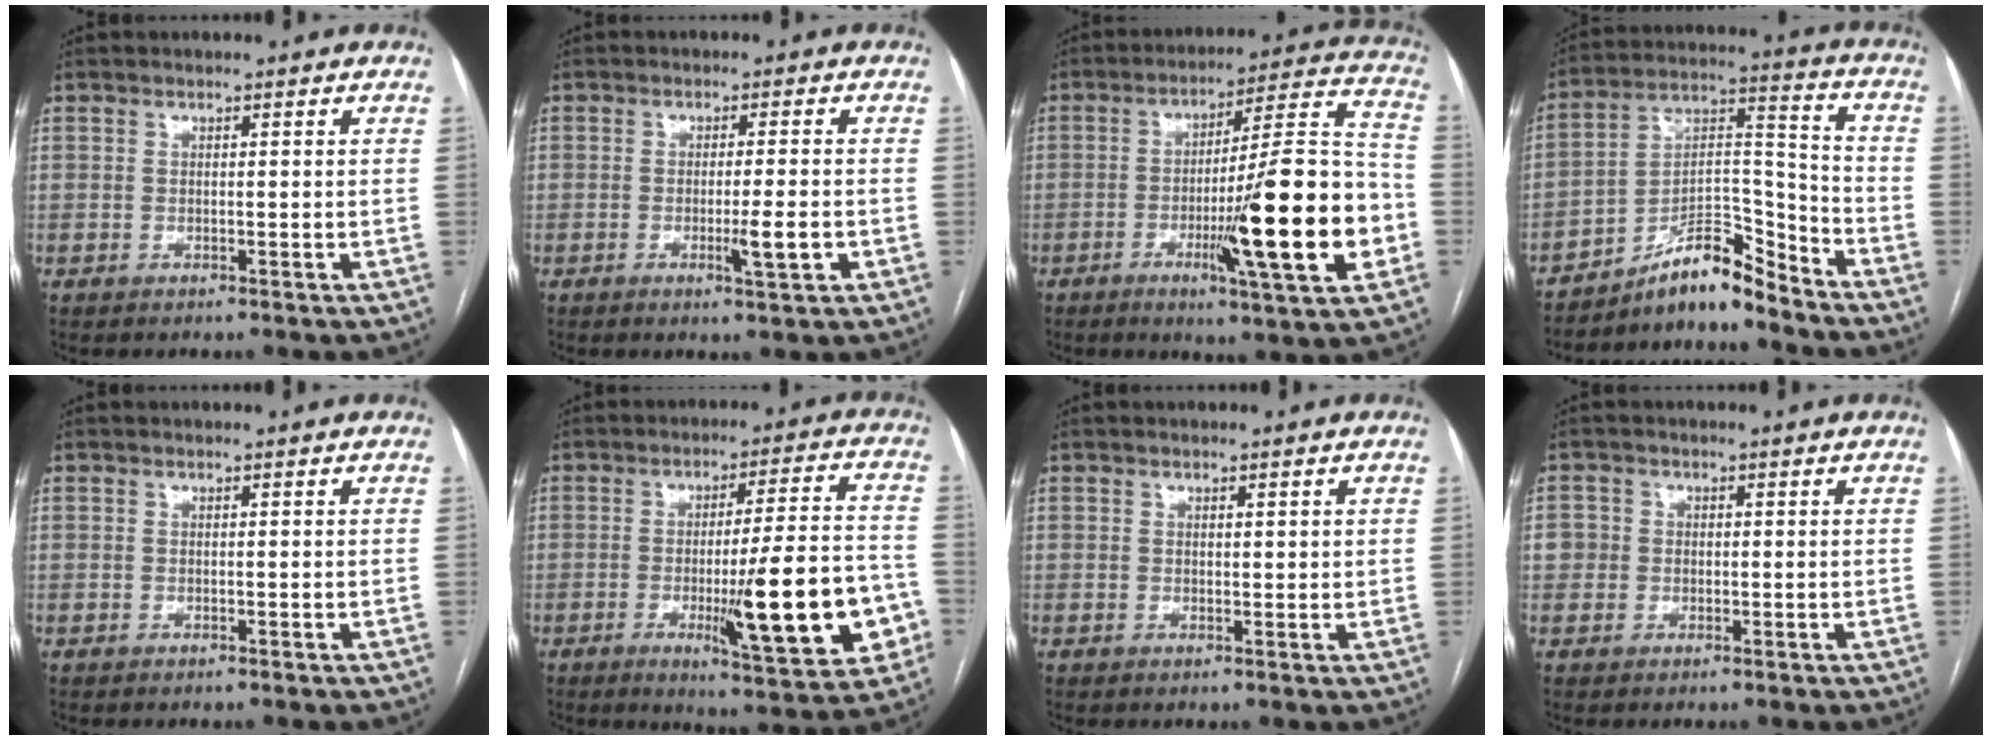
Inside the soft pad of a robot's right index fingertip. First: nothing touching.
{"total": 4.1, "force": [-1.4, 0.0, 3.9], "torque": [-0.063, -0.006, -0.019]}
{"total": 20.6, "force": [-5.6, 0.7, 19.8], "torque": [-0.280, -0.001, -0.083]}
{"total": 10.5, "force": [-9.3, 1.8, 4.4], "torque": [-0.073, 0.042, -0.161]}
{"total": 0.0}
{"total": 17.1, "force": [-4.9, 2.0, 16.3], "torque": [-0.223, -0.004, -0.060]}
{"total": 1.3, "force": [0.6, 0.5, 1.0], "torque": [-0.015, -0.002, 0.007]}
{"total": 2.7, "force": [-0.2, 2.6, 0.7], "torque": [-0.010, 0.012, -0.003]}